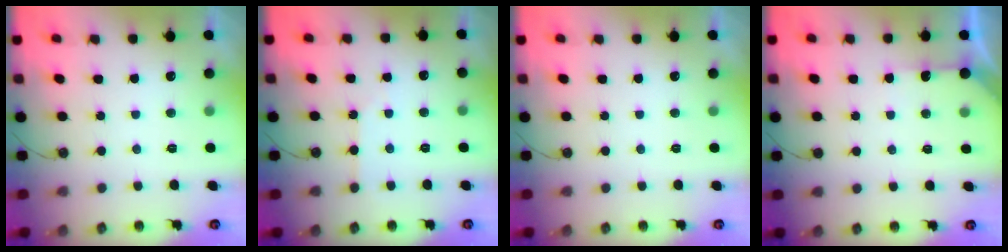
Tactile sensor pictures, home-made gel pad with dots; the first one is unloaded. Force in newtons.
{"total": 2.6, "press": 2.6, "slide": 0.5}
{"total": 0.0}
{"total": 6.6, "press": 6.6, "slide": 0.3}